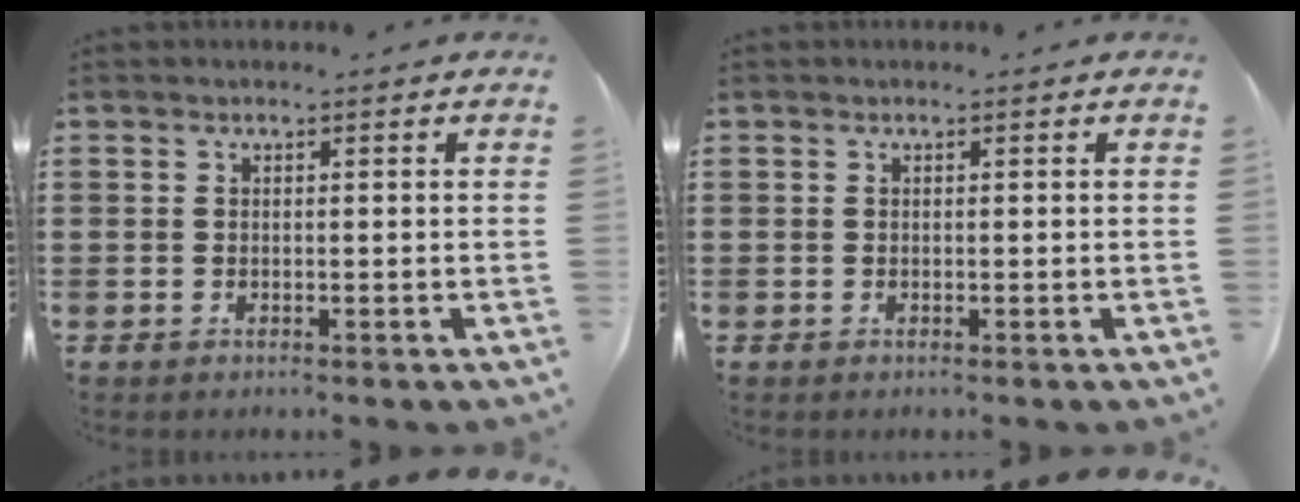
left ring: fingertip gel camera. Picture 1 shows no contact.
{"total": 0.0}